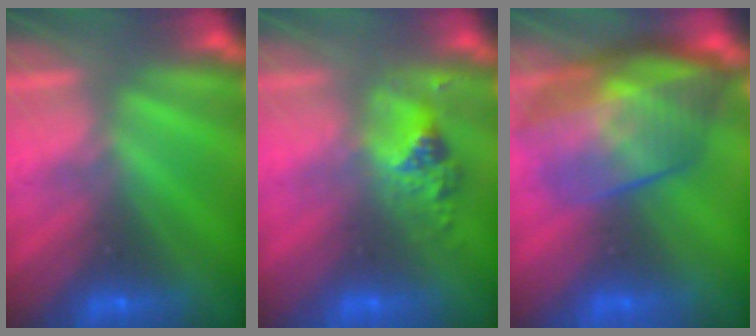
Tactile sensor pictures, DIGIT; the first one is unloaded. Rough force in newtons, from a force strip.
{"total": 2.5}
{"total": 9.7}